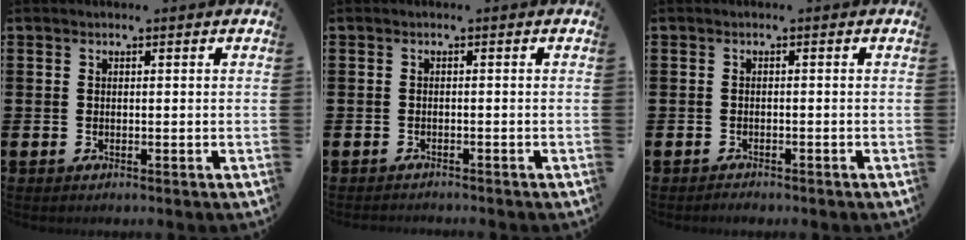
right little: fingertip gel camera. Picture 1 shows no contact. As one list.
[{"total": 0.7, "force": [-0.7, 0.0, 0.0], "torque": [-0.001, -0.002, -0.014]}, {"total": 0.7, "force": [-0.7, 0.1, 0.1], "torque": [-0.004, -0.001, -0.015]}]